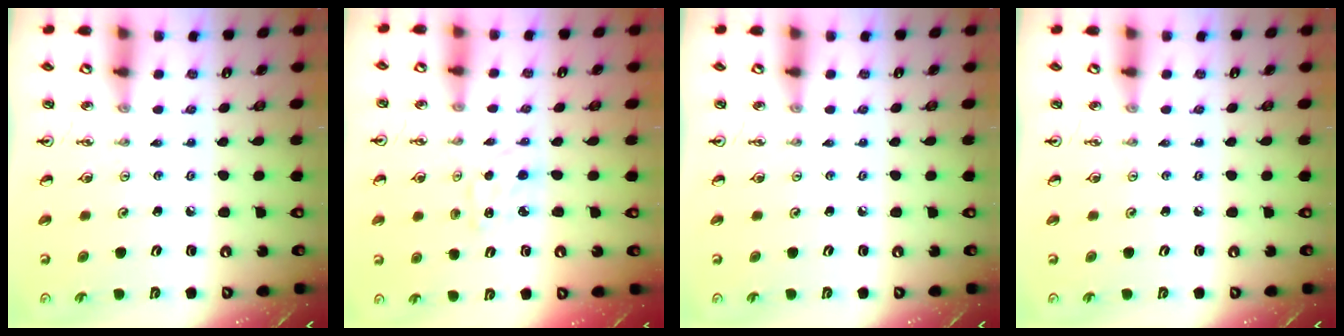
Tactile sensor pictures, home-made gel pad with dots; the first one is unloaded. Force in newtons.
{"total": 1.5, "press": 1.4, "slide": 0.4}
{"total": 0.0}
{"total": 0.0}